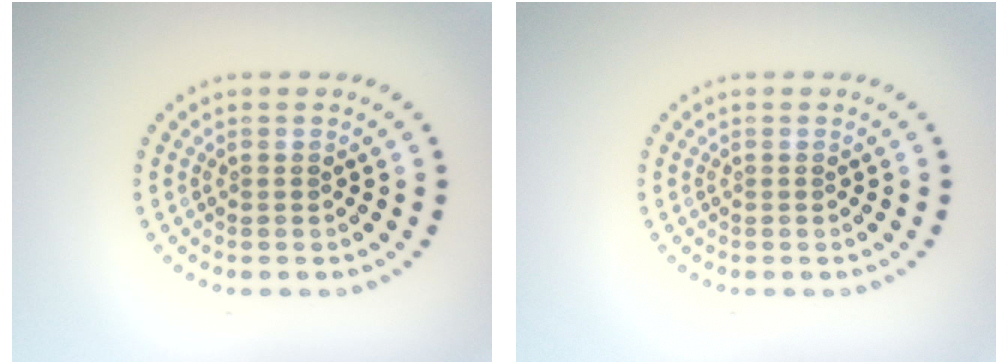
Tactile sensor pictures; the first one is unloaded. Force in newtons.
{"total": 0.0}